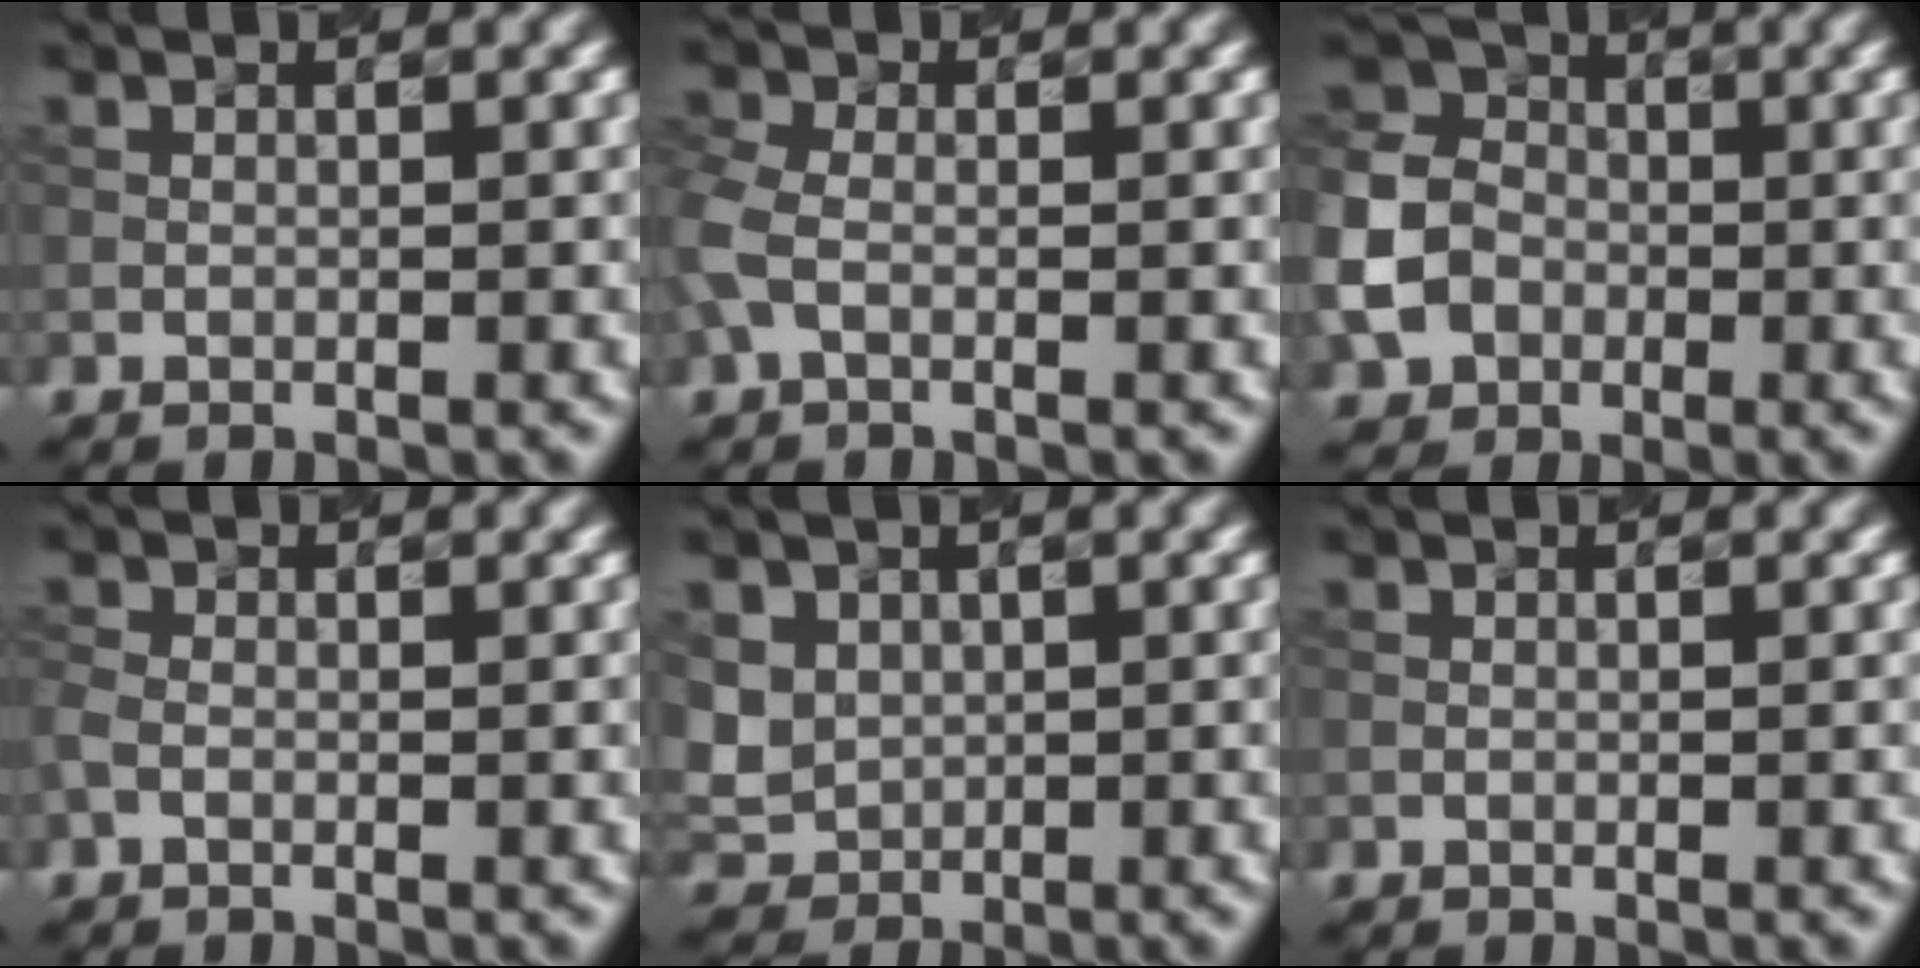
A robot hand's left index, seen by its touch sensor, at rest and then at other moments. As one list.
[{"total": 2.5, "force": [-0.3, 1.8, 1.8], "torque": [-0.054, 0.004, -0.016]}, {"total": 6.2, "force": [-1.8, 5.3, 2.8], "torque": [-0.072, 0.004, -0.052]}, {"total": 1.4, "force": [-0.6, 0.9, 0.8], "torque": [-0.026, 0.000, -0.016]}, {"total": 3.5, "force": [0.9, 3.1, 1.3], "torque": [-0.040, 0.003, 0.021]}, {"total": 0.0}]